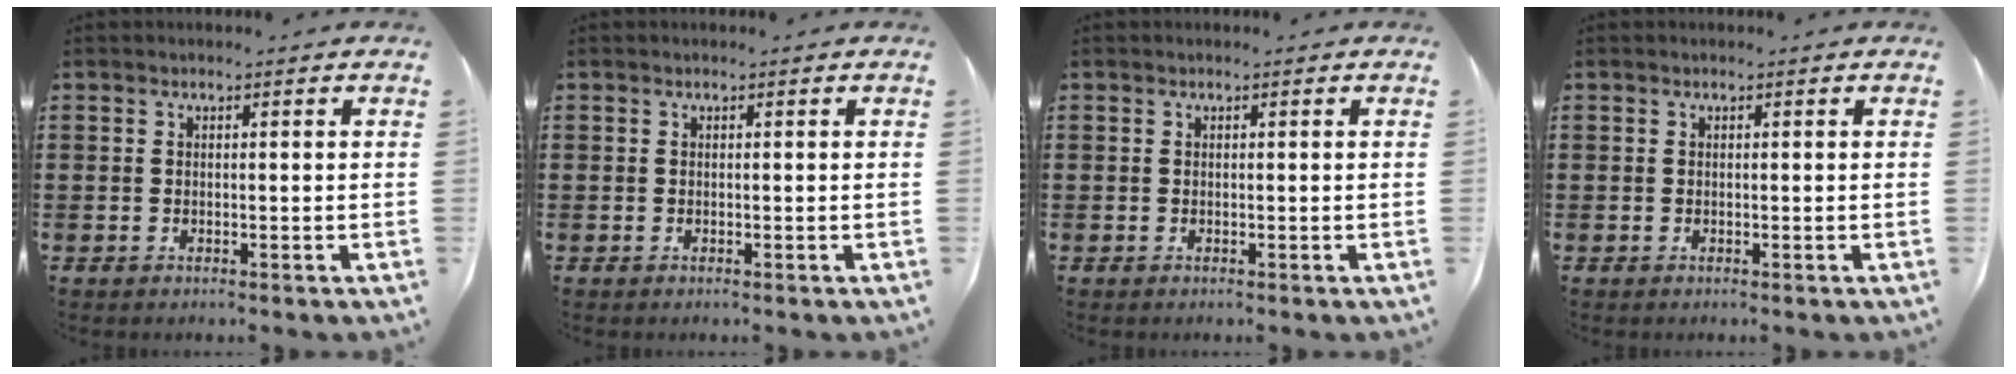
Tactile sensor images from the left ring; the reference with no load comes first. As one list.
[{"total": 0.0}, {"total": 0.0}, {"total": 0.0}]